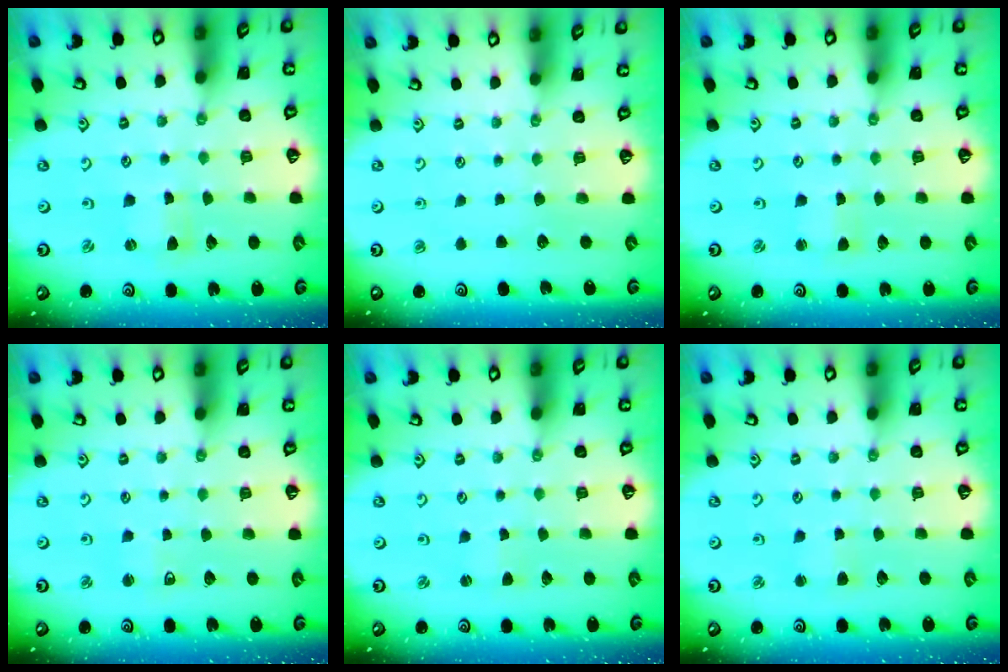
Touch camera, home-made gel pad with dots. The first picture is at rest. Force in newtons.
{"total": 0.0}
{"total": 2.1, "press": 2.1, "slide": 0.3}
{"total": 2.8, "press": 2.7, "slide": 0.7}
{"total": 1.5, "press": 1.5, "slide": 0.3}
{"total": 2.9, "press": 2.9, "slide": 0.3}